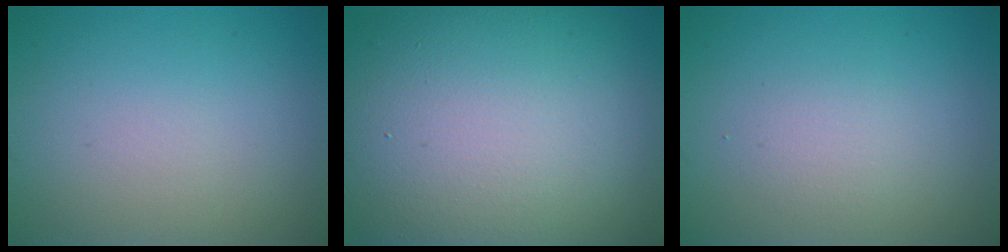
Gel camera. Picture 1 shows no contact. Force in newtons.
{"total": 17.2, "press": 17.2, "slide": 1.1}
{"total": 1.4, "press": 1.4, "slide": 0.1}